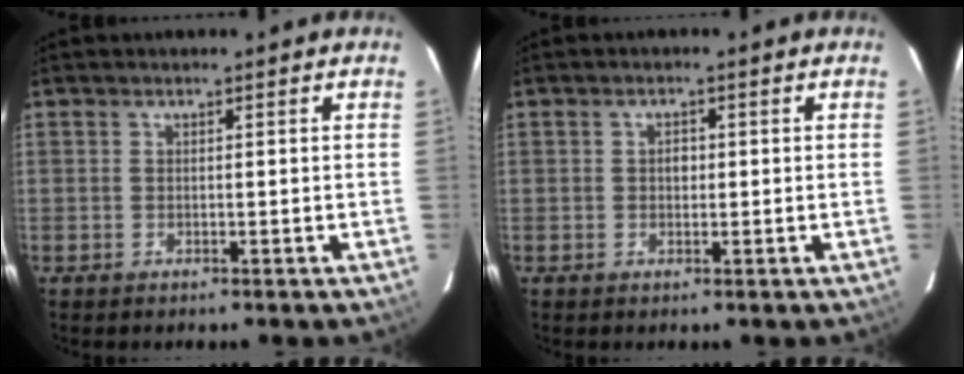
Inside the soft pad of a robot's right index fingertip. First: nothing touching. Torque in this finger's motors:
{"motor_torque": [0.29, 0.31, 0.10, 0.02]}